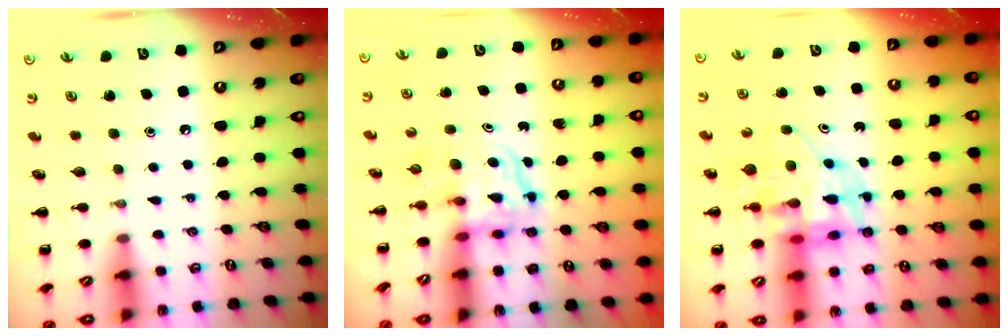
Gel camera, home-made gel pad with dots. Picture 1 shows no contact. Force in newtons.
{"total": 3.6, "press": 3.6, "slide": 0.2}
{"total": 11.2, "press": 10.8, "slide": 3.1}